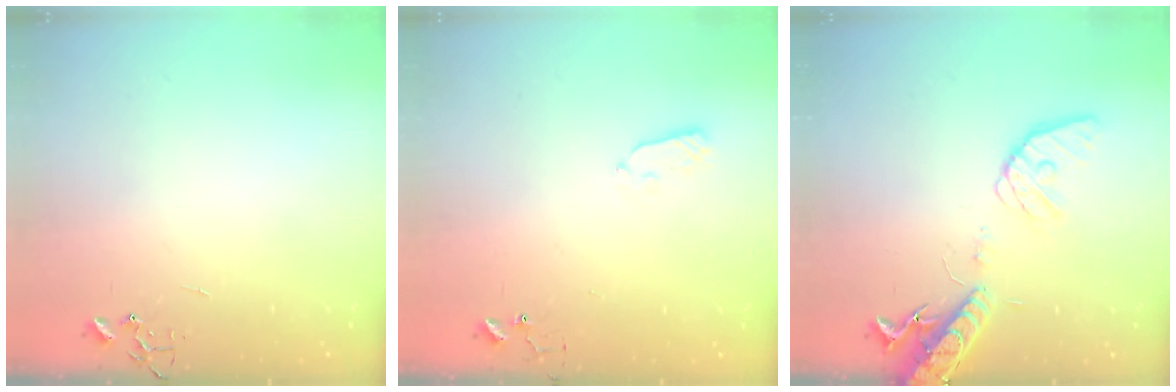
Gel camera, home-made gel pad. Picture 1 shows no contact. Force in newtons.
{"total": 4.5, "press": 4.5, "slide": 0.4}
{"total": 16.1, "press": 15.8, "slide": 3.0}